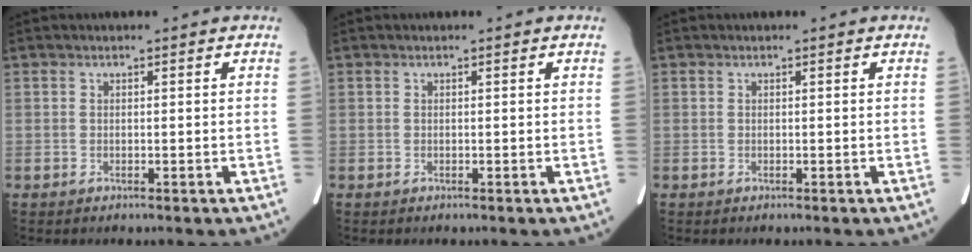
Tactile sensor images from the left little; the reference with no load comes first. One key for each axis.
{"total": 0.0}
{"total": 0.0}